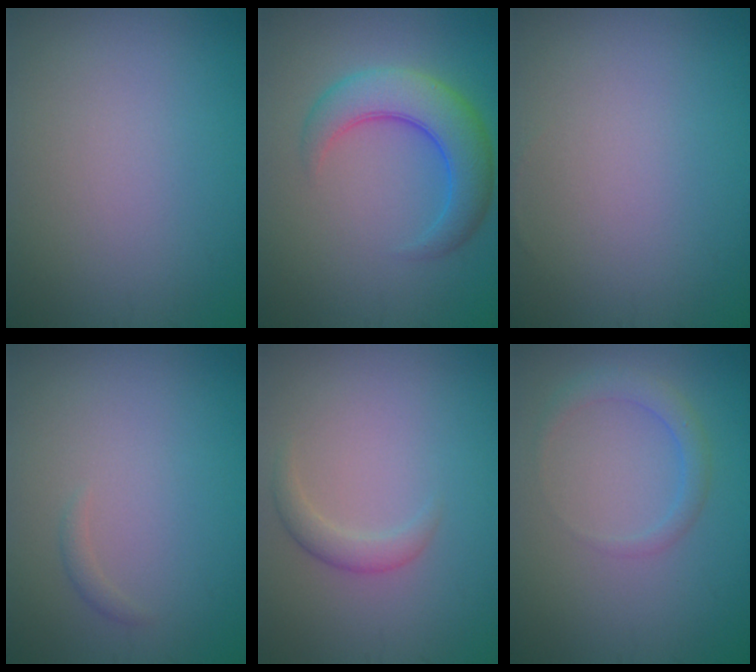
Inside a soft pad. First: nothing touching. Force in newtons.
{"total": 5.8, "press": 5.8, "slide": 0.2}
{"total": 0.0}
{"total": 0.7, "press": 0.7, "slide": 0.0}
{"total": 1.6, "press": 1.6, "slide": 0.1}
{"total": 1.9, "press": 1.9, "slide": 0.1}